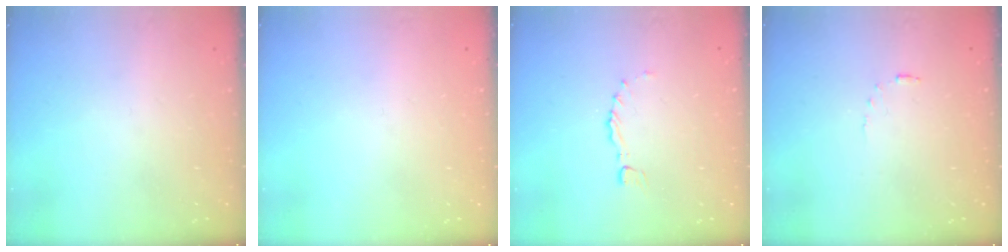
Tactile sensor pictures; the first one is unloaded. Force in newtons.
{"total": 0.0}
{"total": 0.0}
{"total": 2.5, "press": 2.5, "slide": 0.5}